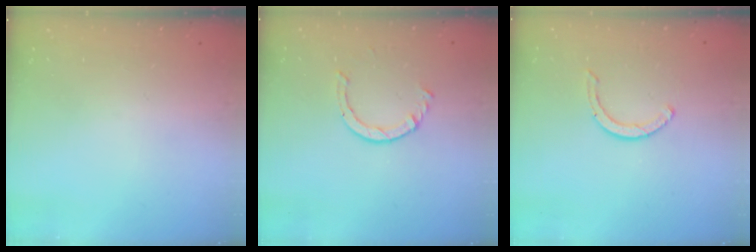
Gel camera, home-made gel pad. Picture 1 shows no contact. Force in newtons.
{"total": 2.3, "press": 2.3, "slide": 0.2}
{"total": 2.9, "press": 2.9, "slide": 0.4}